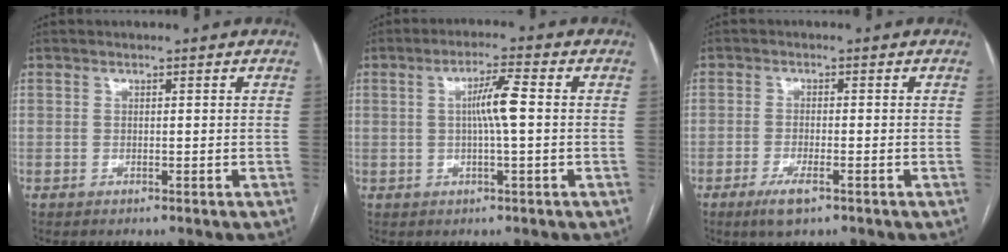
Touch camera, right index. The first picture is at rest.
{"total": 5.2, "force": [0.4, 0.3, 5.2], "torque": [-0.091, 0.010, 0.005]}
{"total": 3.8, "force": [-2.2, 0.8, 2.9], "torque": [-0.059, -0.005, -0.038]}